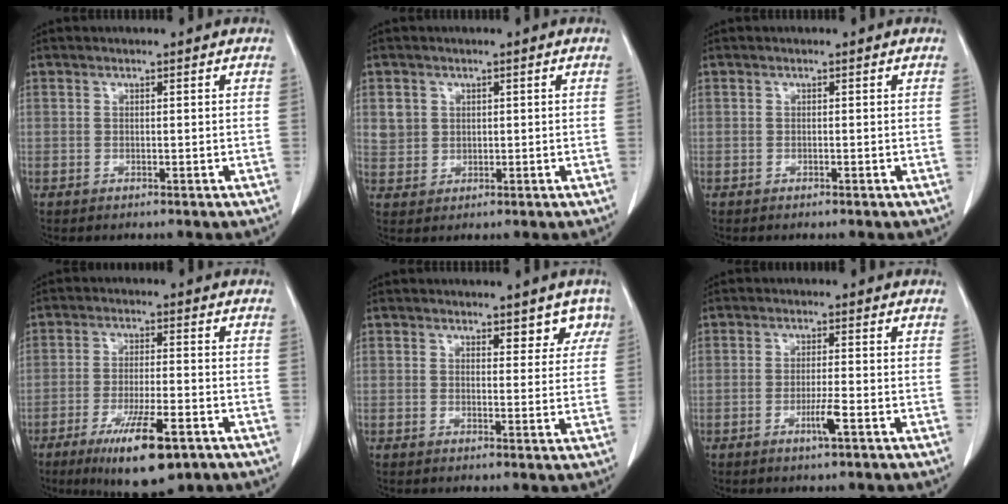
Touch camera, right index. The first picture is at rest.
{"total": 3.2, "force": [1.1, 2.9, 0.6], "torque": [-0.005, 0.001, 0.026]}
{"total": 0.0}
{"total": 11.1, "force": [-6.3, 2.1, 8.9], "torque": [-0.153, -0.022, -0.096]}
{"total": 4.2, "force": [3.1, 2.2, 1.7], "torque": [0.005, -0.004, 0.029]}
{"total": 3.2, "force": [-1.4, -0.2, 2.9], "torque": [-0.055, -0.006, -0.027]}